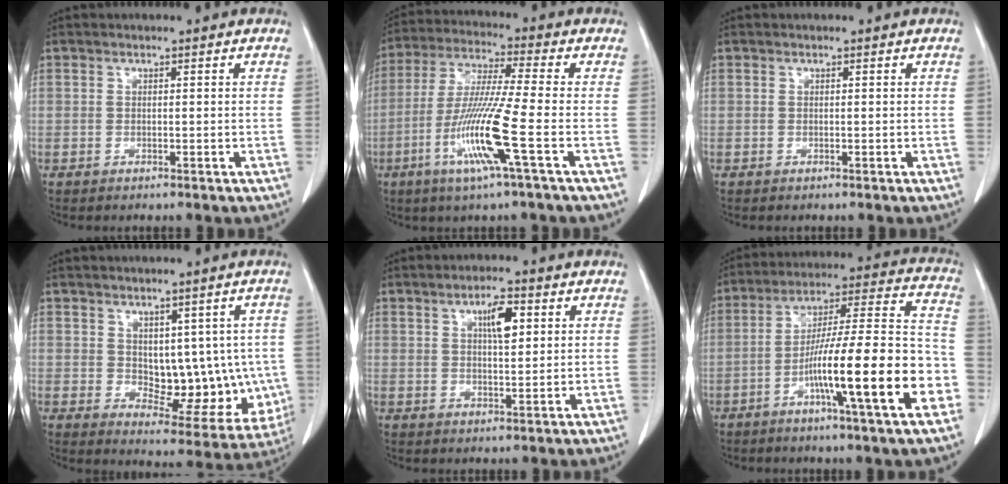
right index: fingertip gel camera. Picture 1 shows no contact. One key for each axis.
{"total": 12.7, "fx": -4.4, "fy": -1.1, "fz": 11.8, "tx": -0.239, "ty": -0.020, "tz": -0.093}
{"total": 0.0}
{"total": 12.1, "fx": 0.6, "fy": 6.8, "fz": 9.9, "tx": -0.111, "ty": 0.005, "tz": 0.033}
{"total": 4.9, "fx": 1.8, "fy": 1.3, "fz": 4.4, "tx": -0.075, "ty": 0.003, "tz": 0.031}
{"total": 20.0, "fx": -7.1, "fy": 0.9, "fz": 18.7, "tx": -0.266, "ty": 0.008, "tz": -0.113}